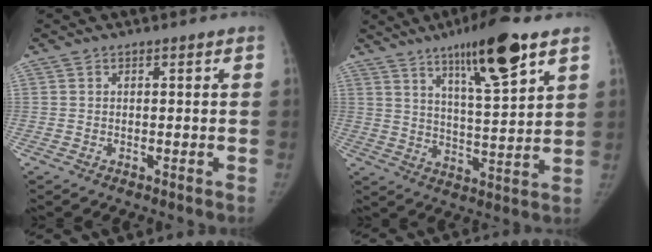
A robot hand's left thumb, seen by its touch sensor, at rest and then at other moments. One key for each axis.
{"total": 14.9, "fx": 8.9, "fy": 2.8, "fz": 11.7, "tx": -0.172, "ty": -0.044, "tz": 0.146}